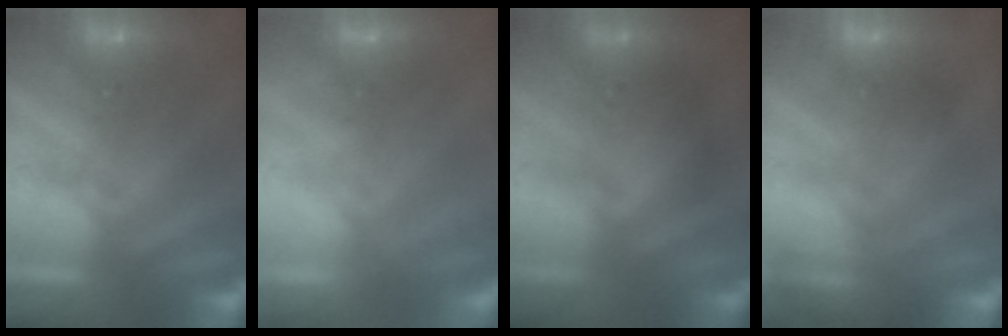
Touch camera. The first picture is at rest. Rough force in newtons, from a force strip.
{"total": 2.3}
{"total": 2.1}
{"total": 3.2}